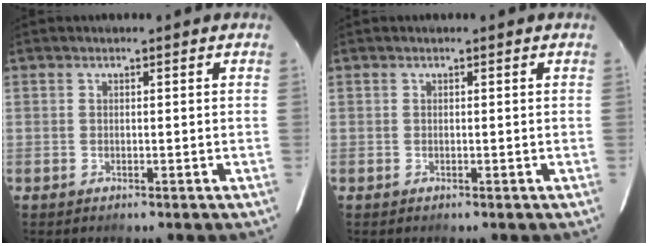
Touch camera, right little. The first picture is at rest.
{"total": 0.0}